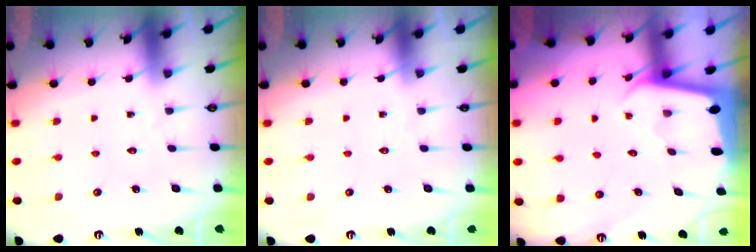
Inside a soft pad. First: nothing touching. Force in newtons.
{"total": 0.0}
{"total": 2.0, "press": 2.0, "slide": 0.1}